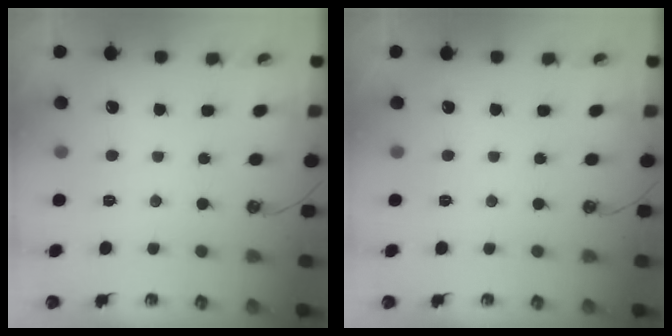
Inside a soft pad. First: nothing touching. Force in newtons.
{"total": 0.0}